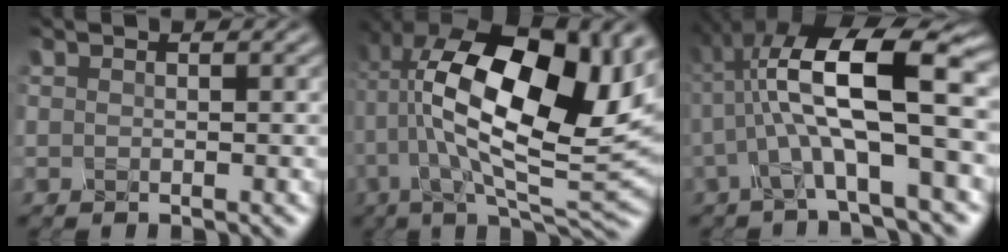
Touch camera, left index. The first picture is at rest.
{"total": 16.0, "force": [1.4, 6.6, 14.5], "torque": [-0.256, 0.007, 0.040]}
{"total": 9.3, "force": [-0.6, 2.0, 9.0], "torque": [-0.166, 0.009, 0.009]}